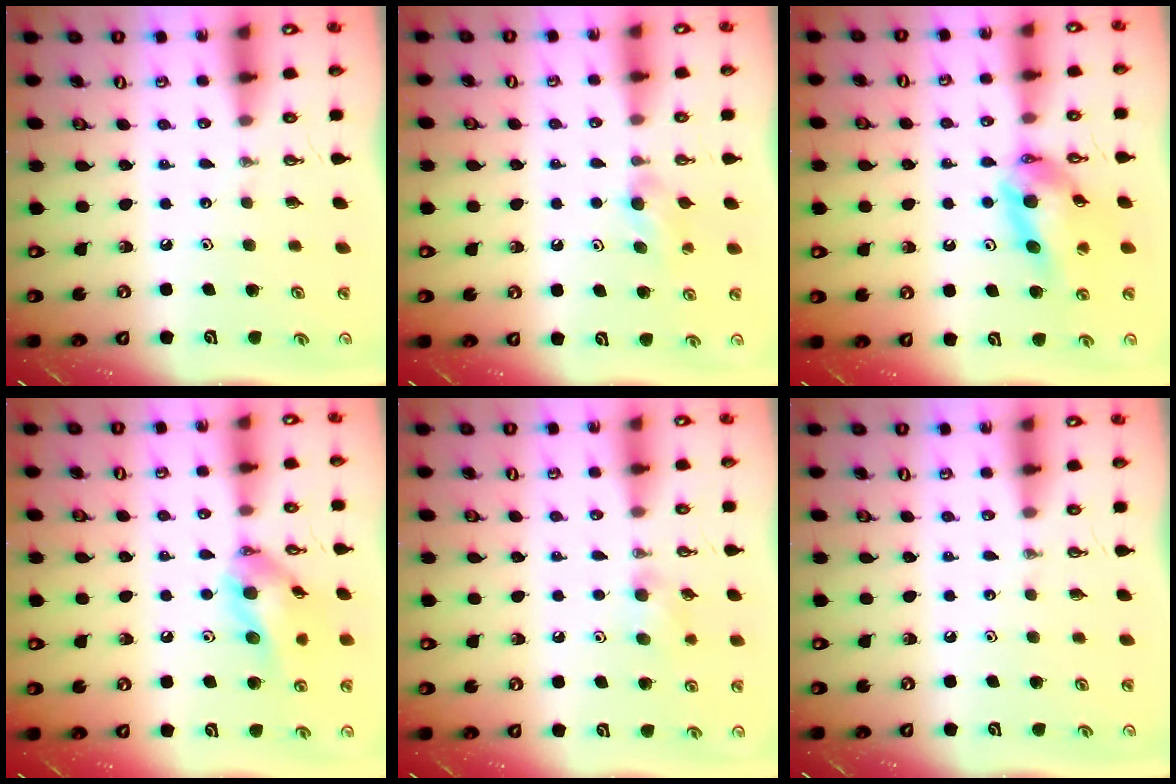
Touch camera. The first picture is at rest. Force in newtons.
{"total": 4.3, "press": 4.2, "slide": 0.9}
{"total": 12.1, "press": 12.0, "slide": 1.4}
{"total": 14.0, "press": 13.8, "slide": 2.5}
{"total": 7.2, "press": 7.0, "slide": 1.9}
{"total": 0.0}